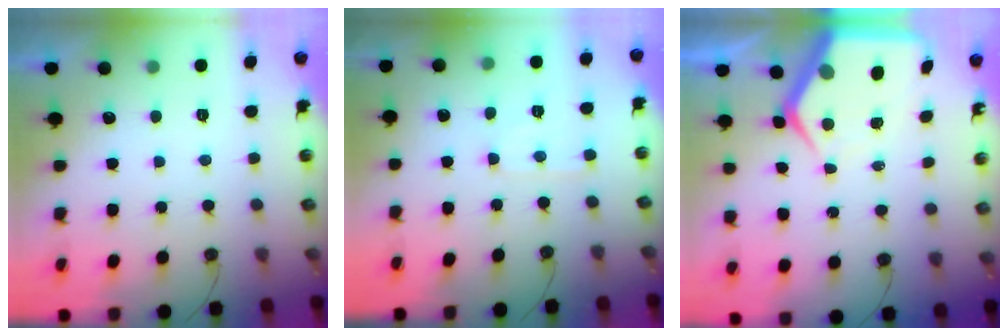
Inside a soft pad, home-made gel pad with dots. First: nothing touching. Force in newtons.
{"total": 3.4, "press": 3.4, "slide": 0.5}
{"total": 9.4, "press": 9.4, "slide": 0.9}